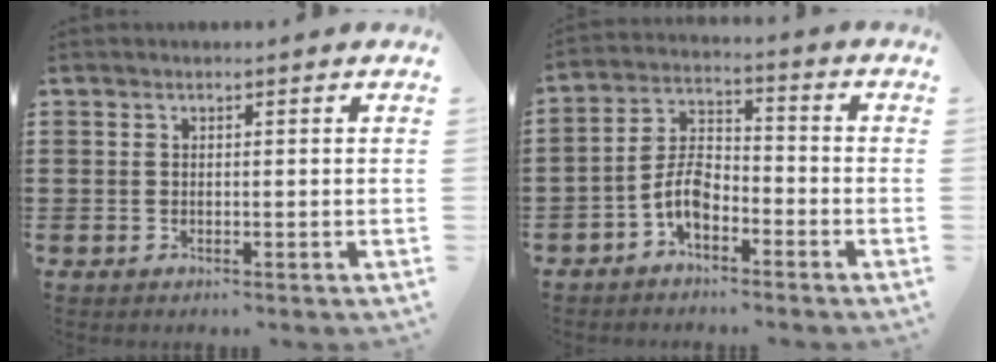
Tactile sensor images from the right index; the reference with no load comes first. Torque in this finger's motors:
{"motor_torque": [2.14, 0.00, 0.71, 0.12]}